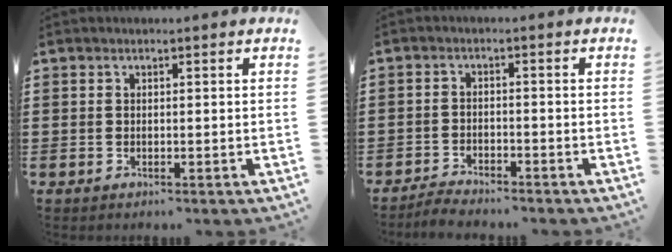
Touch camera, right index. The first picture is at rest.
{"total": 2.6, "force": [-2.6, 0.2, 0.1], "torque": [-0.008, 0.002, -0.053]}